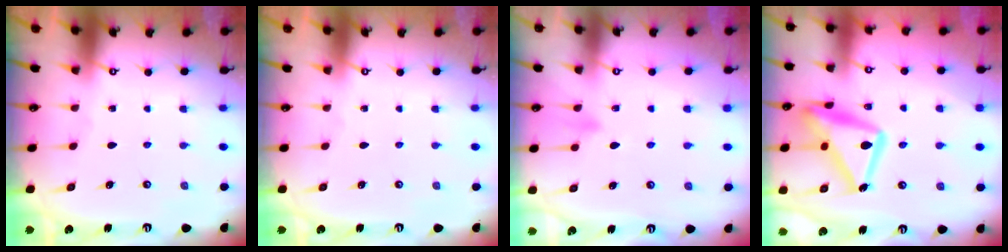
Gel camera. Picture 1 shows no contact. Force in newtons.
{"total": 0.0}
{"total": 8.2, "press": 8.2, "slide": 0.8}
{"total": 20.7, "press": 20.6, "slide": 1.3}